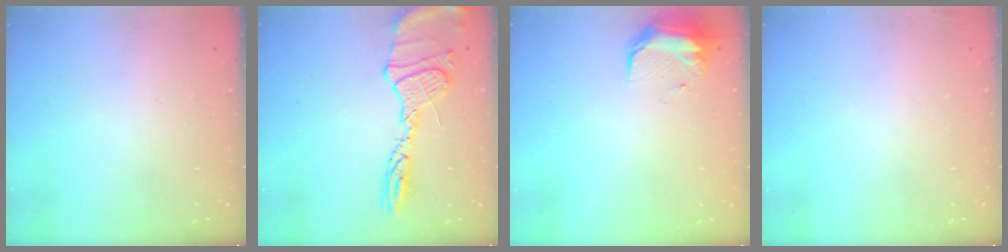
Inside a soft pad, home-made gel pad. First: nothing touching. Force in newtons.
{"total": 14.8, "press": 14.8, "slide": 1.1}
{"total": 9.1, "press": 9.0, "slide": 1.5}
{"total": 3.0, "press": 2.9, "slide": 1.0}